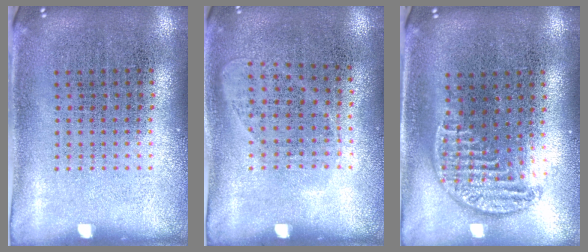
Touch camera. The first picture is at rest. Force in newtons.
{"total": 1.0, "press": 0.9, "slide": 0.4}
{"total": 1.2, "press": 1.0, "slide": 0.6}